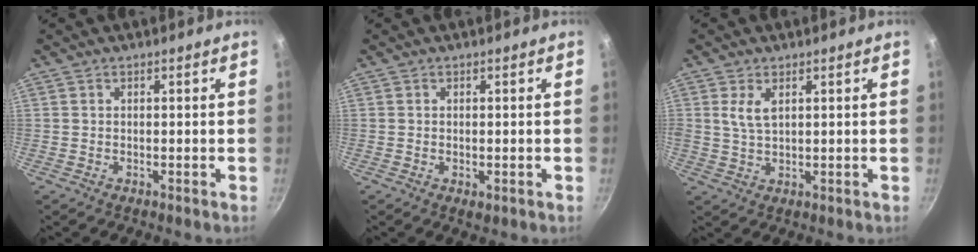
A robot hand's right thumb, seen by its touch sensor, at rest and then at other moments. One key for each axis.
{"total": 1.6, "fx": -0.3, "fy": 0.8, "fz": 1.3, "tx": -0.018, "ty": -0.005, "tz": -0.004}
{"total": 4.0, "fx": 1.5, "fy": 2.0, "fz": 3.1, "tx": -0.060, "ty": -0.009, "tz": 0.030}